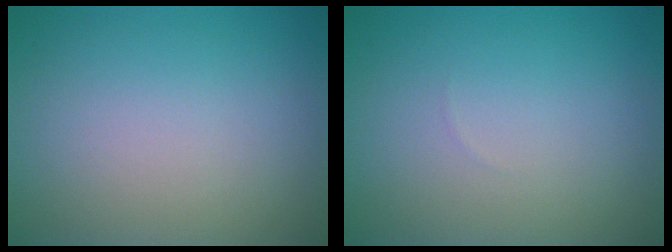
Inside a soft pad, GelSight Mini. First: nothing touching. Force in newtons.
{"total": 0.0}